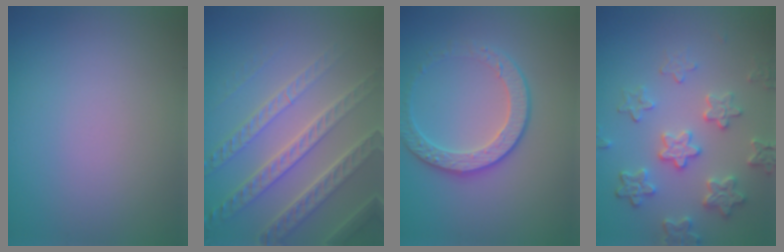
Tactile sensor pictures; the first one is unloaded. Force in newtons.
{"total": 7.3, "press": 5.1, "slide": 5.2}
{"total": 3.2, "press": 2.8, "slide": 1.6}
{"total": 4.8, "press": 4.0, "slide": 2.6}